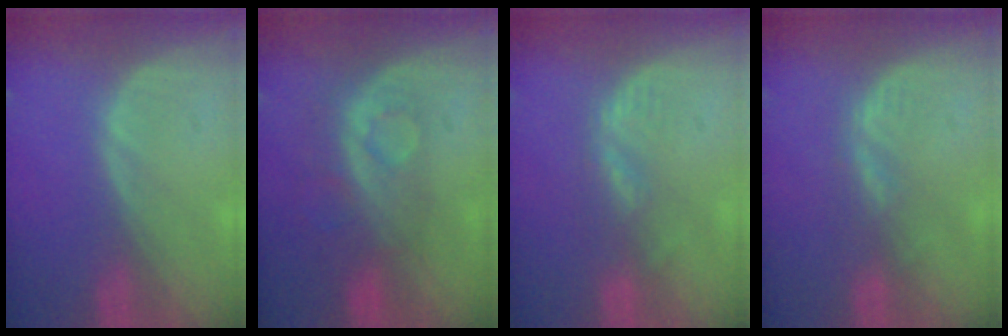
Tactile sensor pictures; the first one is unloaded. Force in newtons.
{"total": 8.5, "press": 7.1, "slide": 4.8}
{"total": 3.2, "press": 2.6, "slide": 1.9}
{"total": 2.7, "press": 2.1, "slide": 1.7}